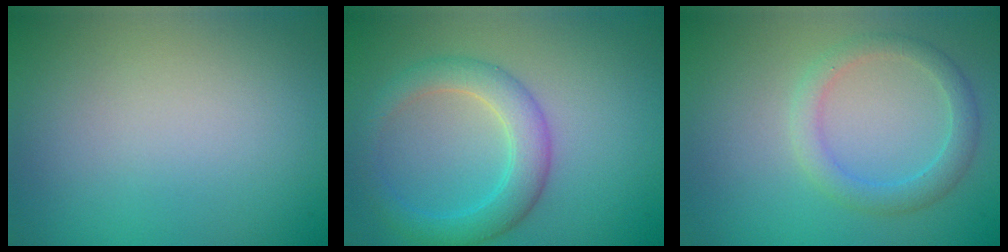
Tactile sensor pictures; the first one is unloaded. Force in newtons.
{"total": 4.1, "press": 4.1, "slide": 0.1}
{"total": 2.6, "press": 2.6, "slide": 0.2}